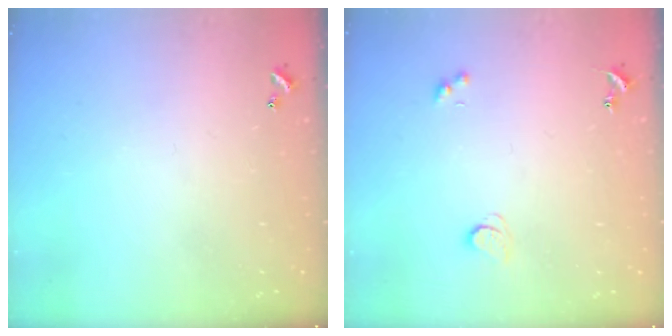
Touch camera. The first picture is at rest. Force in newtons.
{"total": 1.9, "press": 1.9, "slide": 0.5}